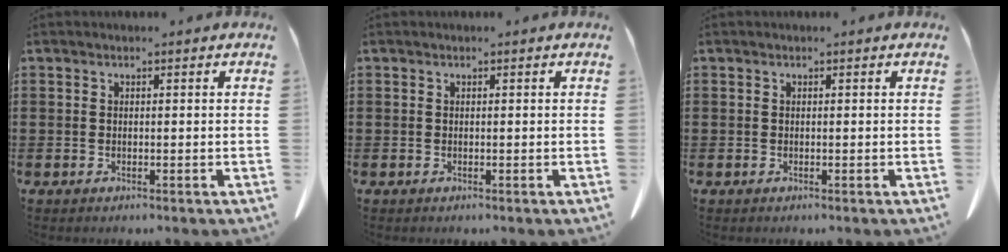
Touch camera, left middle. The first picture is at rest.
{"total": 0.0}
{"total": 0.0}